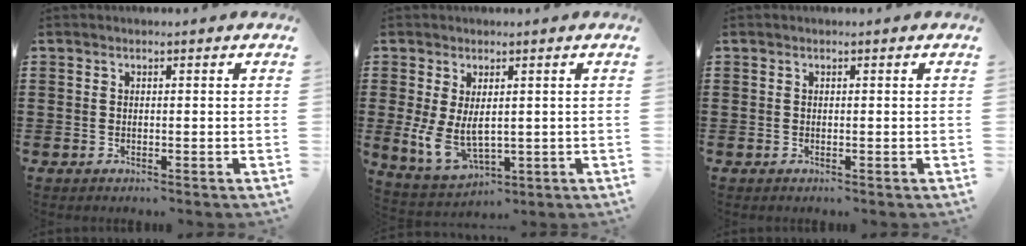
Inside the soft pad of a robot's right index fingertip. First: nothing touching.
{"total": 6.2, "force": [0.3, 3.6, 5.1], "torque": [-0.122, -0.004, 0.005]}
{"total": 0.0}